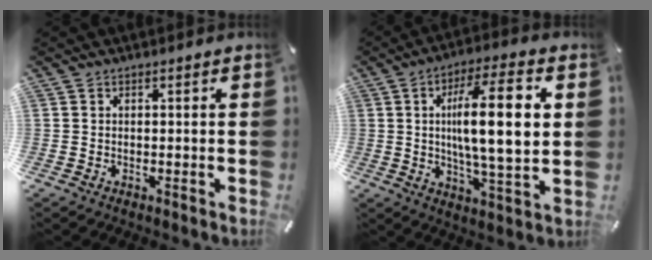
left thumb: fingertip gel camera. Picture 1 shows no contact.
{"total": 17.1, "force": [3.2, 4.1, 16.3], "torque": [-0.280, -0.005, 0.040]}